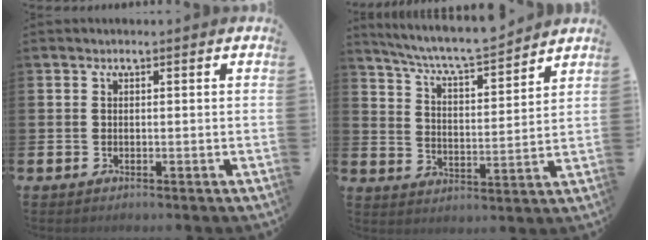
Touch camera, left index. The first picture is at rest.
{"total": 7.2, "force": [6.9, 0.1, 2.0], "torque": [-0.067, -0.051, 0.119]}